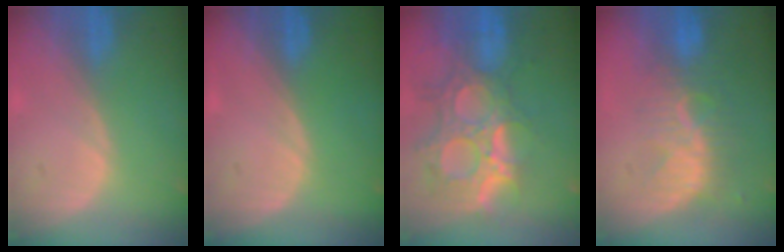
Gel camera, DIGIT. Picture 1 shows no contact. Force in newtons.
{"total": 0.0}
{"total": 13.1, "press": 11.2, "slide": 6.8}
{"total": 8.2, "press": 7.4, "slide": 3.6}